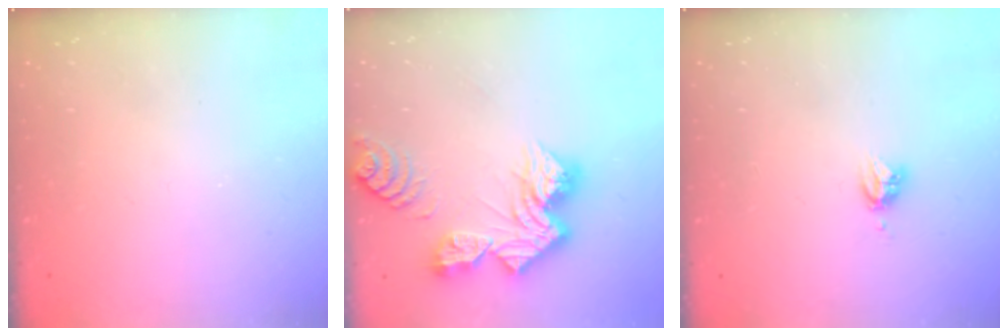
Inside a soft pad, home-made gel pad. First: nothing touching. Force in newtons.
{"total": 15.8, "press": 15.7, "slide": 1.6}
{"total": 4.3, "press": 4.2, "slide": 0.6}